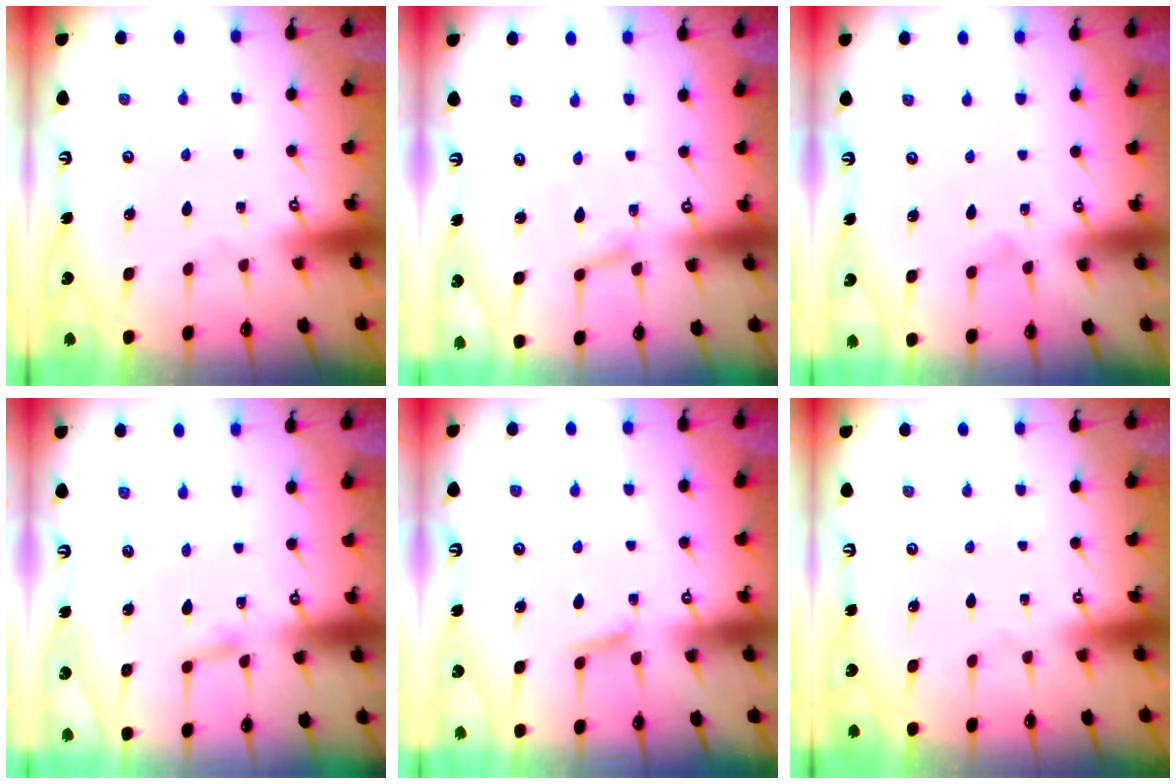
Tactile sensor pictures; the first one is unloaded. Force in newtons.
{"total": 2.2, "press": 2.2, "slide": 0.3}
{"total": 3.5, "press": 3.5, "slide": 0.4}
{"total": 2.8, "press": 2.8, "slide": 0.2}
{"total": 6.6, "press": 6.6, "slide": 0.8}
{"total": 0.0}